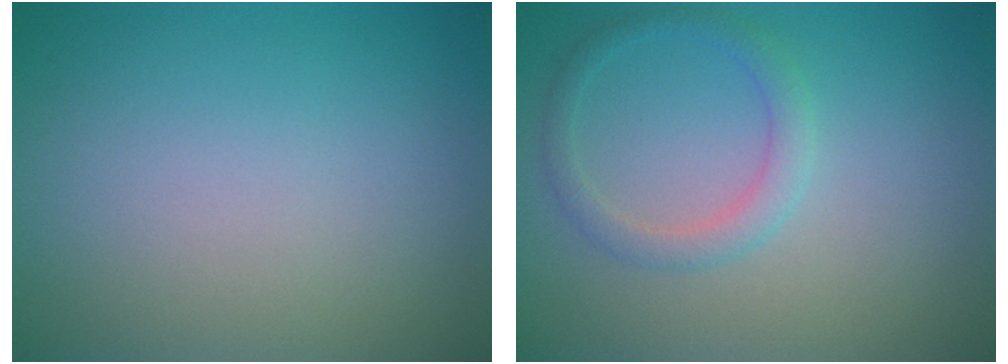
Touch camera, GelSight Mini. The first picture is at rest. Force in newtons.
{"total": 2.0, "press": 2.0, "slide": 0.1}